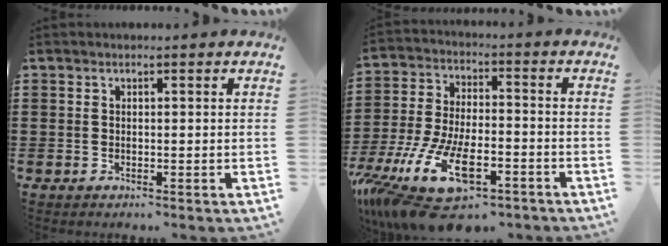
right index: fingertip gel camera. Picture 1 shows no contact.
{"total": 14.9, "force": [-9.0, 5.7, 10.4], "torque": [-0.215, 0.020, -0.160]}